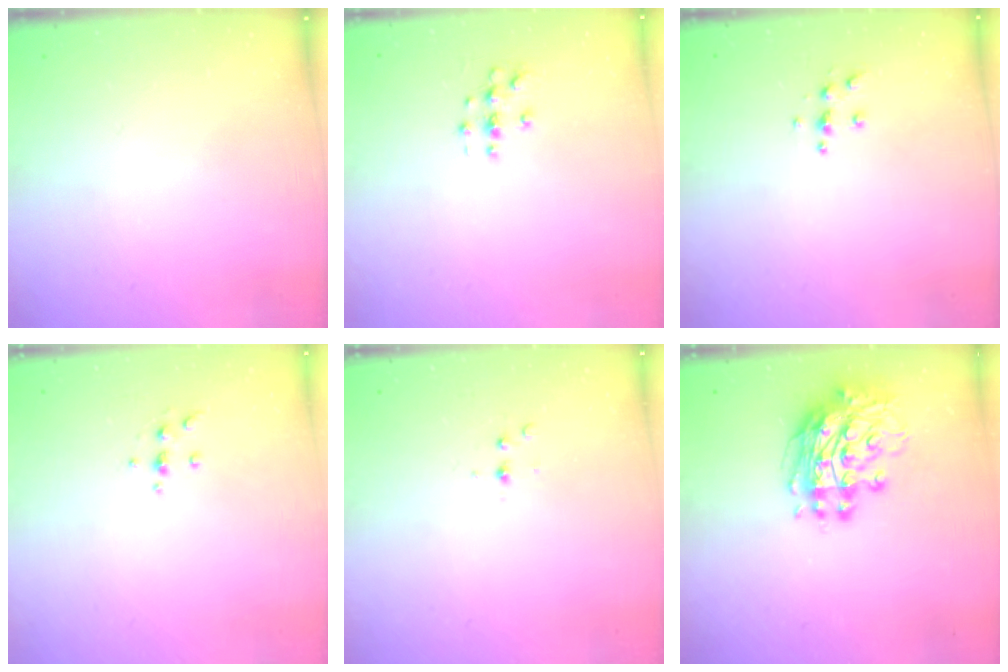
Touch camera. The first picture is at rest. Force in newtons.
{"total": 2.8, "press": 2.8, "slide": 0.3}
{"total": 5.4, "press": 5.4, "slide": 0.5}
{"total": 3.5, "press": 3.3, "slide": 1.0}
{"total": 3.1, "press": 2.7, "slide": 1.6}
{"total": 12.2, "press": 12.1, "slide": 1.3}